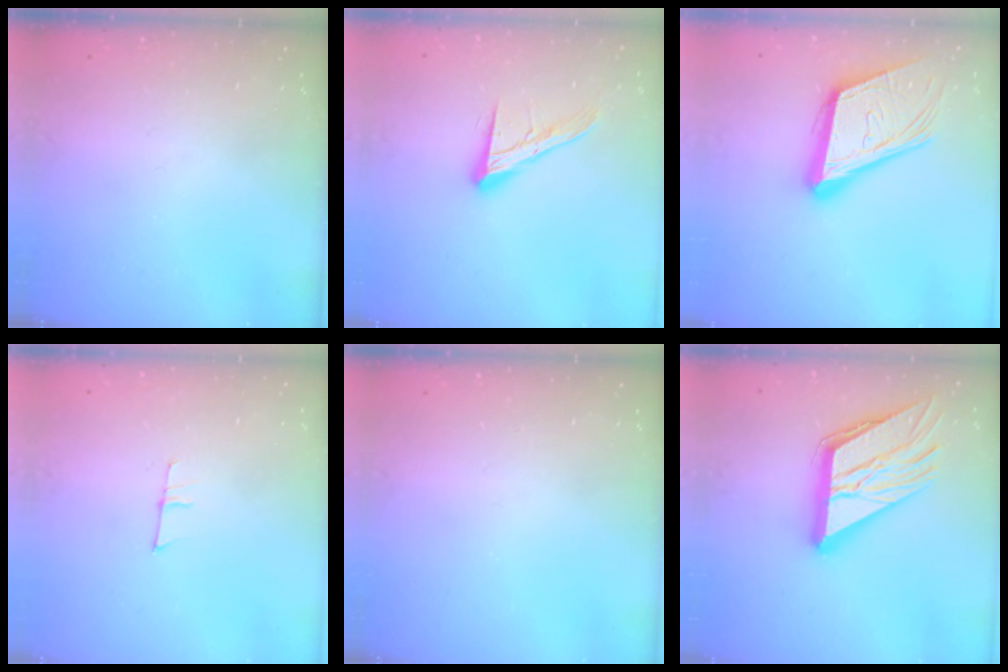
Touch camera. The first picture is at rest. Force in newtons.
{"total": 13.4, "press": 13.3, "slide": 1.1}
{"total": 20.1, "press": 19.6, "slide": 4.5}
{"total": 5.3, "press": 5.3, "slide": 0.4}
{"total": 0.0}
{"total": 21.5, "press": 21.3, "slide": 2.9}